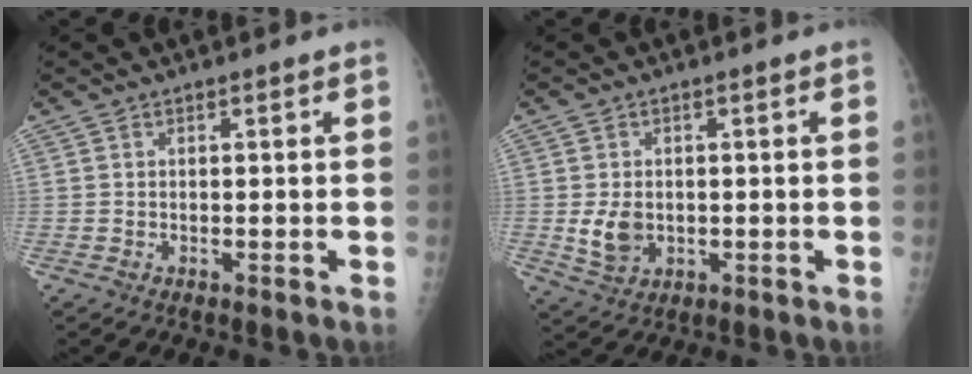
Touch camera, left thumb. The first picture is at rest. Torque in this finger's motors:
{"motor_torque": [0.43, 0.54, 0.20, -0.27, 0.01]}